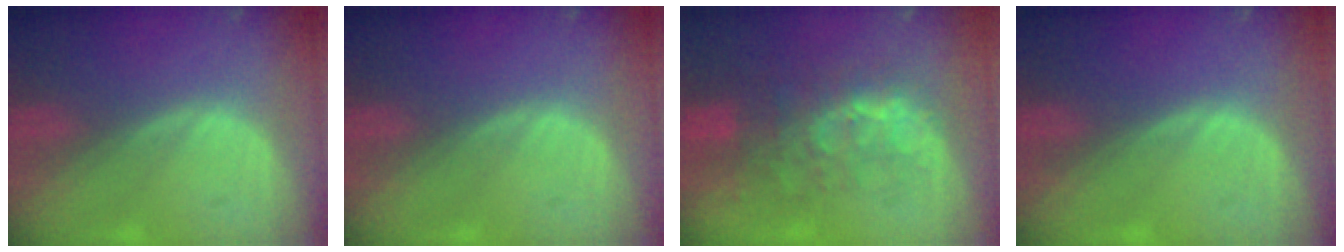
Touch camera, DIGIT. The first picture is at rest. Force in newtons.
{"total": 0.0}
{"total": 9.9, "press": 8.6, "slide": 4.9}
{"total": 0.0}